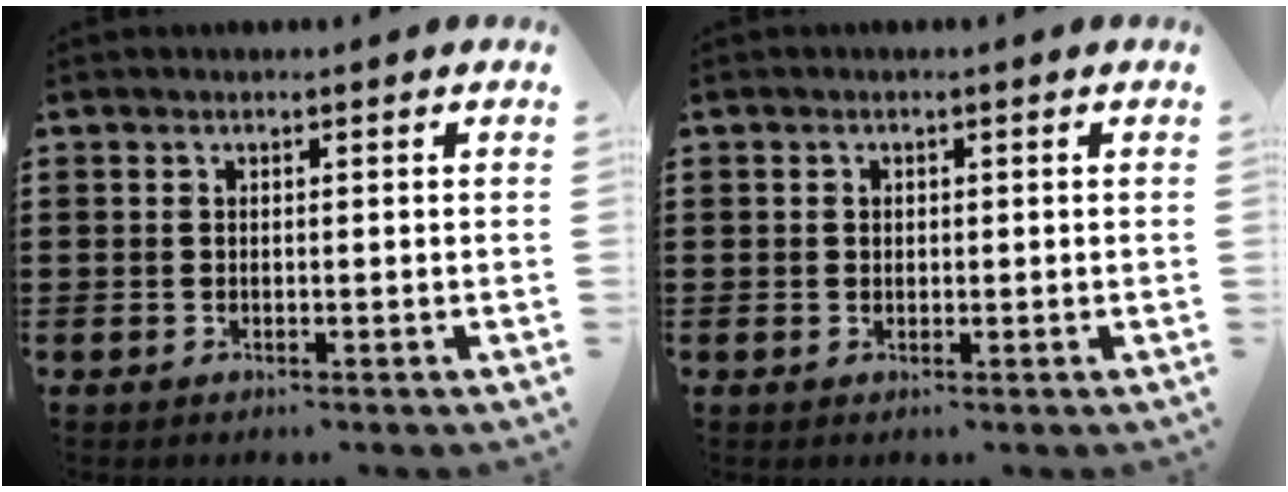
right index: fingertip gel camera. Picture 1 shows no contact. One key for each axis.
{"total": 0.7, "fx": 0.2, "fy": 0.7, "fz": 0.2, "tx": -0.005, "ty": 0.003, "tz": 0.004}